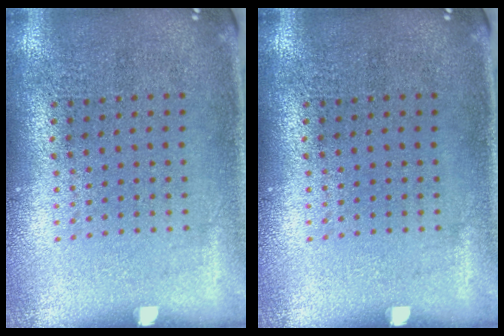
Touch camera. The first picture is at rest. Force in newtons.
{"total": 0.0}